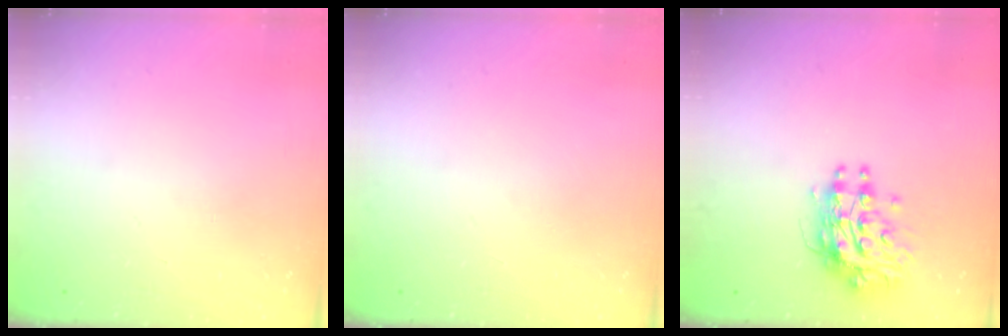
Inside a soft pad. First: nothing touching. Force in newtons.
{"total": 0.0}
{"total": 9.7, "press": 9.6, "slide": 0.9}